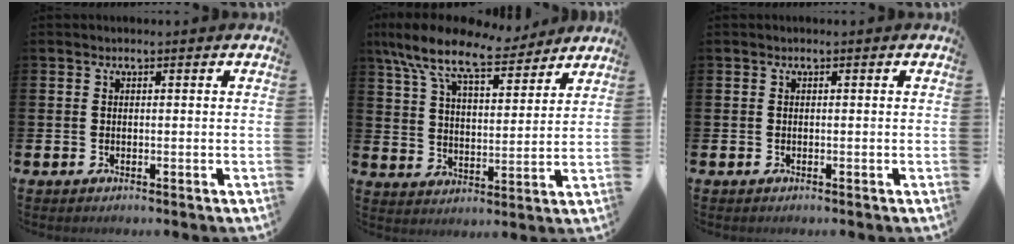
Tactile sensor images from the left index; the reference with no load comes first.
{"total": 11.1, "force": [9.3, 3.1, 5.1], "torque": [-0.137, -0.045, 0.163]}
{"total": 0.0}